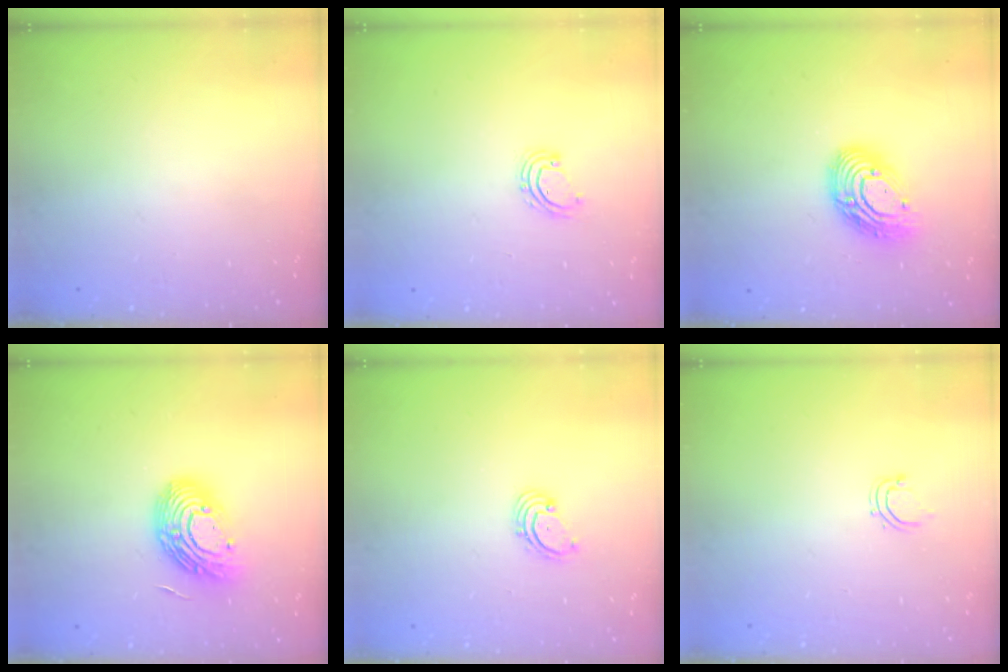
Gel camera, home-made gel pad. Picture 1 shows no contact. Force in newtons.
{"total": 3.9, "press": 3.9, "slide": 0.2}
{"total": 13.4, "press": 13.3, "slide": 1.4}
{"total": 14.5, "press": 14.5, "slide": 1.0}
{"total": 1.9, "press": 1.8, "slide": 0.2}
{"total": 2.8, "press": 2.7, "slide": 0.5}